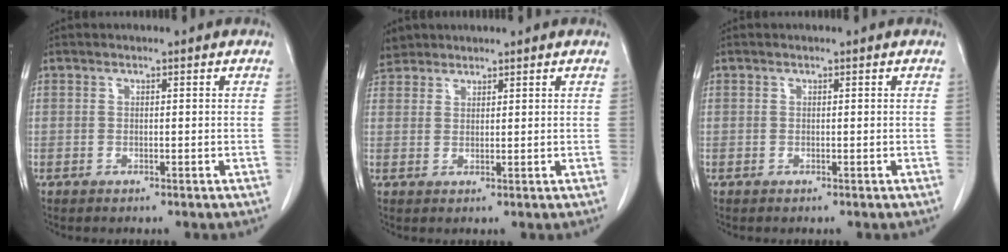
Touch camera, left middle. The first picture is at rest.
{"total": 3.6, "force": [3.2, 1.7, 0.0], "torque": [-0.005, 0.012, 0.061]}
{"total": 0.0}